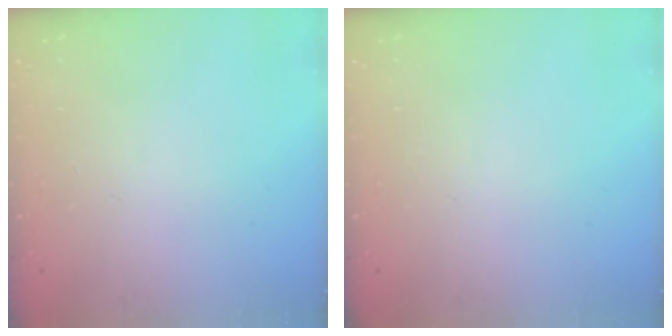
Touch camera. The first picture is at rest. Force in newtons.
{"total": 0.0}